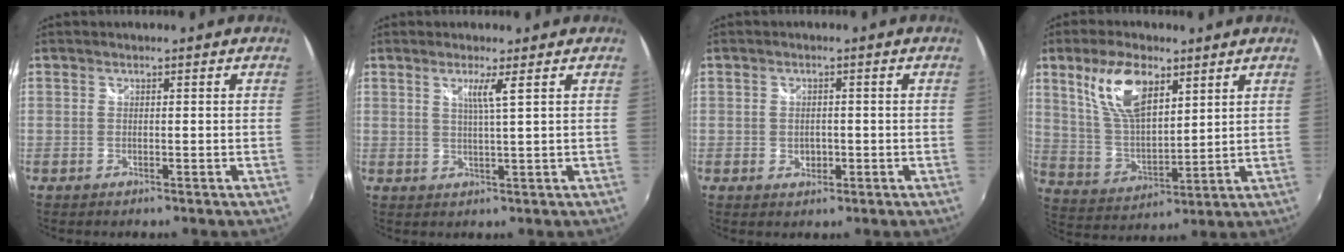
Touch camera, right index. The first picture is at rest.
{"total": 2.9, "force": [1.4, -0.7, 2.4], "torque": [-0.043, -0.005, 0.025]}
{"total": 2.8, "force": [-0.5, 2.1, 1.7], "torque": [-0.028, 0.000, -0.008]}
{"total": 12.9, "force": [6.9, 5.6, 9.3], "torque": [-0.177, 0.010, 0.144]}